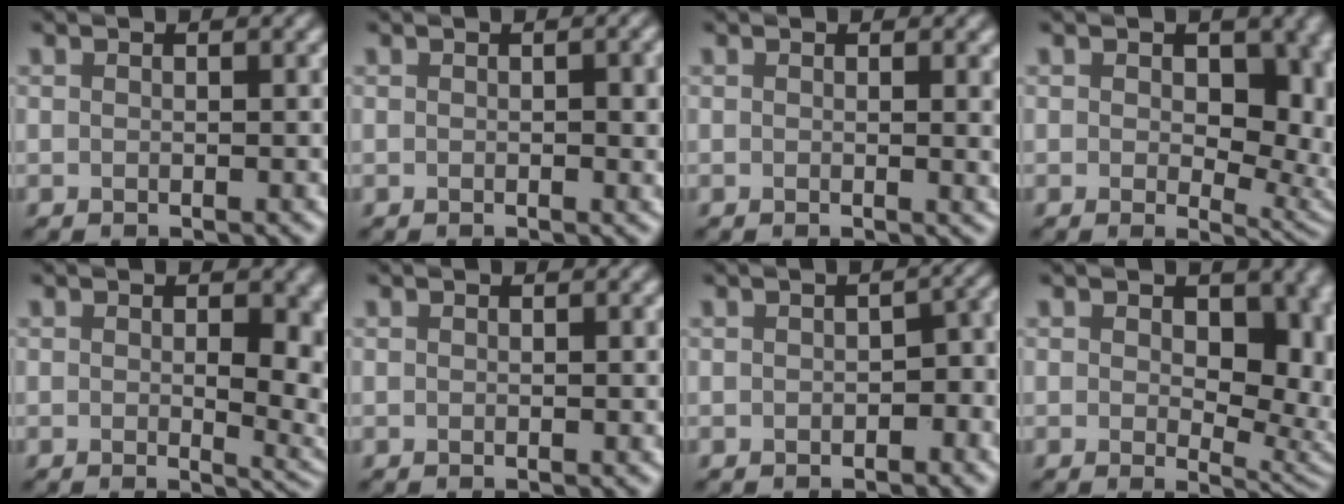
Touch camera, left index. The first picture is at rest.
{"total": 1.8, "force": [0.0, 0.5, 1.7], "torque": [-0.020, -0.003, 0.001]}
{"total": 1.6, "force": [0.3, 0.5, 1.5], "torque": [-0.012, -0.002, 0.001]}
{"total": 10.1, "force": [1.2, 6.4, 7.8], "torque": [-0.080, -0.011, 0.024]}
{"total": 6.2, "force": [-0.1, 2.9, 5.5], "torque": [-0.059, -0.015, 0.005]}
{"total": 0.0}
{"total": 2.4, "force": [-0.7, 1.4, 1.8], "torque": [-0.018, 0.000, -0.011]}
{"total": 9.1, "force": [0.9, 5.7, 7.0], "torque": [-0.074, -0.012, 0.021]}